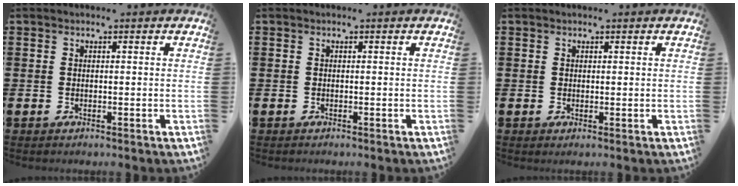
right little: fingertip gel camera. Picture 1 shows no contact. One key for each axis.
{"total": 0.0}
{"total": 0.0}